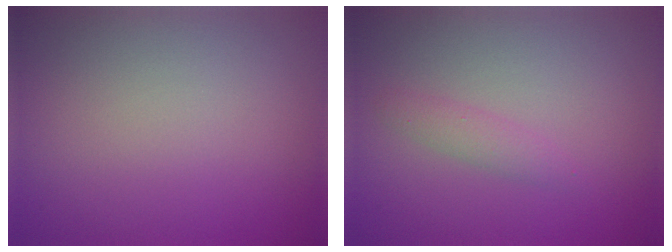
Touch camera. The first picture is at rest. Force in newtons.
{"total": 1.3, "press": 1.3, "slide": 0.0}